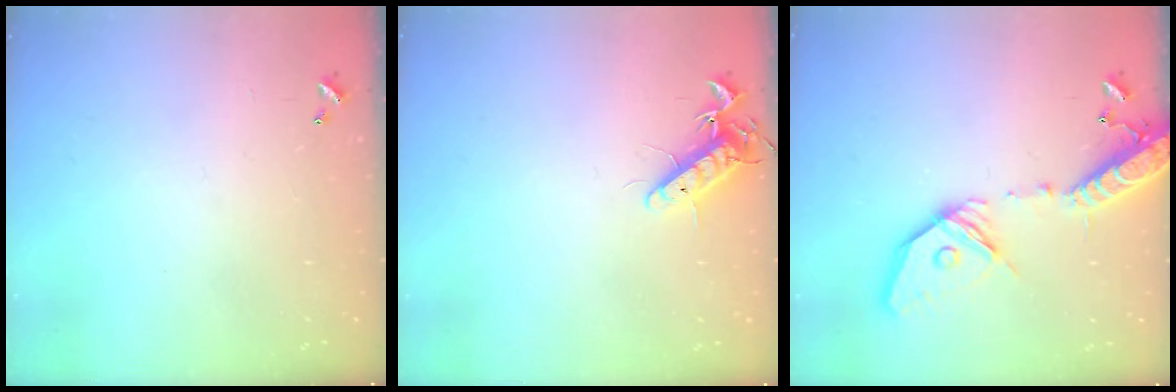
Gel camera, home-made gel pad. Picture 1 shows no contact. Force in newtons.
{"total": 11.3, "press": 11.2, "slide": 1.5}
{"total": 21.3, "press": 20.9, "slide": 4.1}